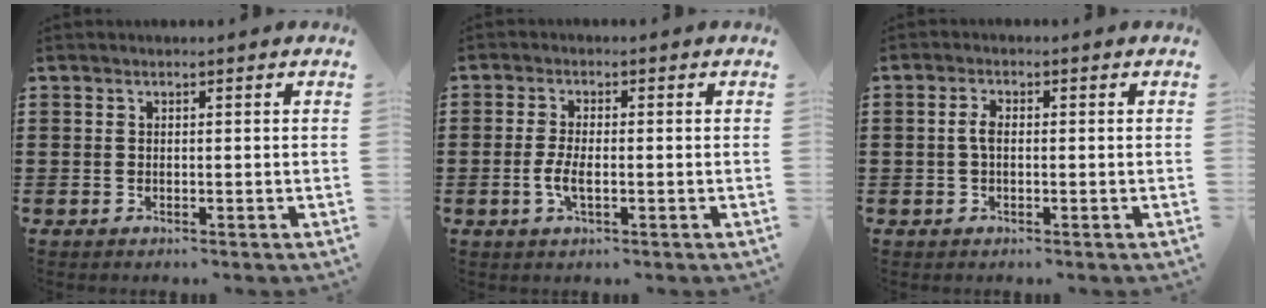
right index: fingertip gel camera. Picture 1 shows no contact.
{"total": 3.7, "force": [-0.9, 1.1, 3.4], "torque": [-0.073, -0.004, -0.019]}
{"total": 2.4, "force": [-0.1, 1.1, 2.1], "torque": [-0.049, -0.002, -0.005]}